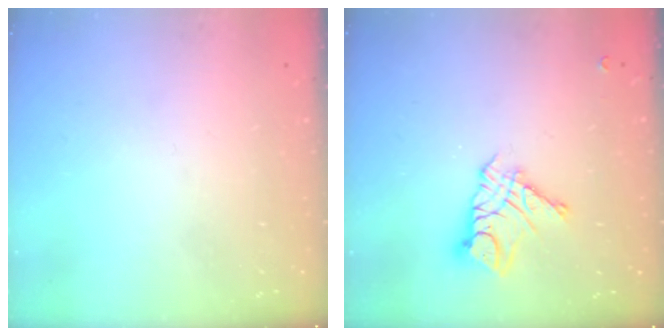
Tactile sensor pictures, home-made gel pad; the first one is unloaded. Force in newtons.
{"total": 10.0, "press": 10.0, "slide": 1.0}